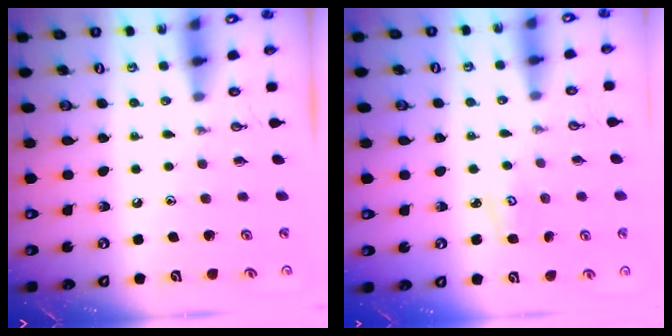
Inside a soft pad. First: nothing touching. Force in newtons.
{"total": 2.5, "press": 2.5, "slide": 0.4}